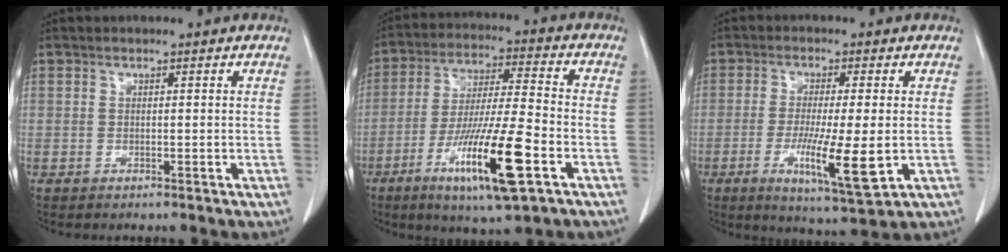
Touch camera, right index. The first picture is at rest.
{"total": 16.1, "force": [-6.9, 1.2, 14.5], "torque": [-0.272, -0.023, -0.117]}
{"total": 10.2, "force": [-2.5, 0.7, 9.9], "torque": [-0.170, -0.028, -0.041]}